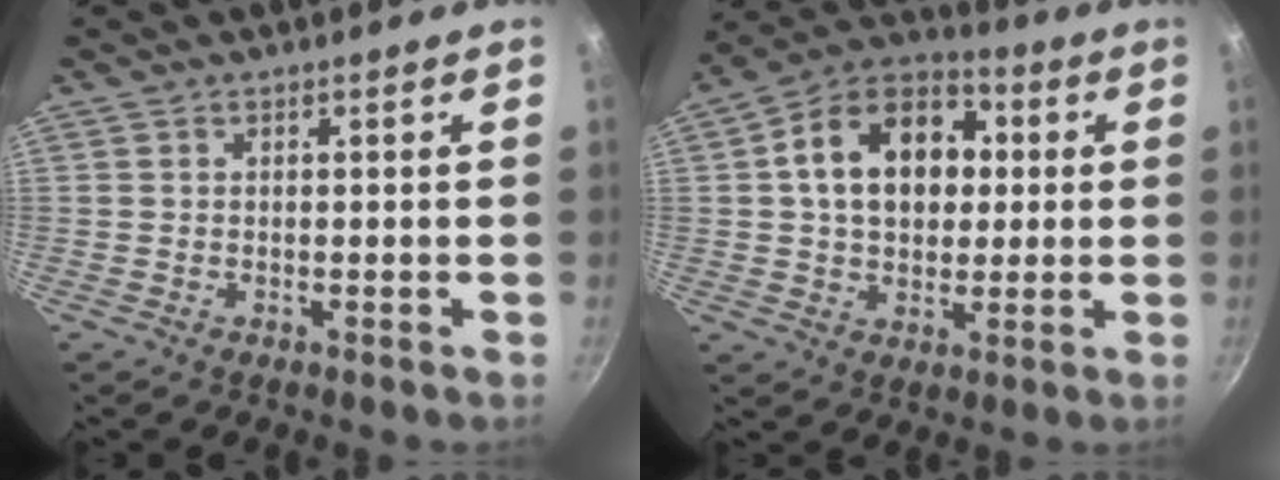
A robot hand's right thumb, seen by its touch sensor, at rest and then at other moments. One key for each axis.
{"total": 17.2, "fx": 2.7, "fy": 12.5, "fz": 11.6, "tx": -0.159, "ty": 0.026, "tz": 0.029}